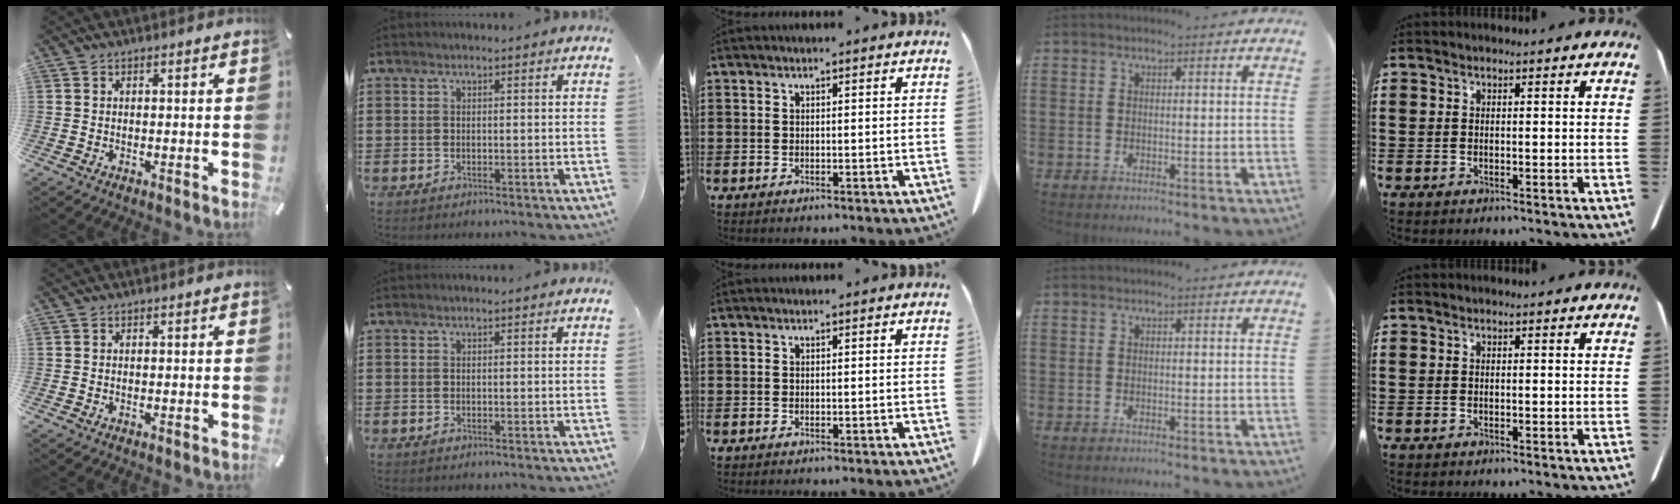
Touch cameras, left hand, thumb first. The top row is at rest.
{}